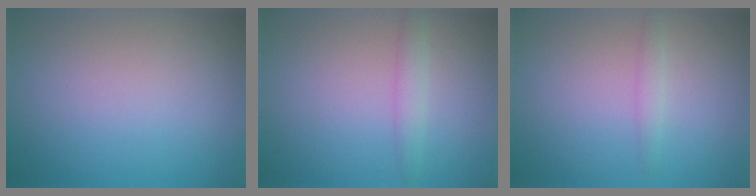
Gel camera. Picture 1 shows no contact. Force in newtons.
{"total": 1.6, "press": 1.6, "slide": 0.1}
{"total": 1.0, "press": 1.0, "slide": 0.1}